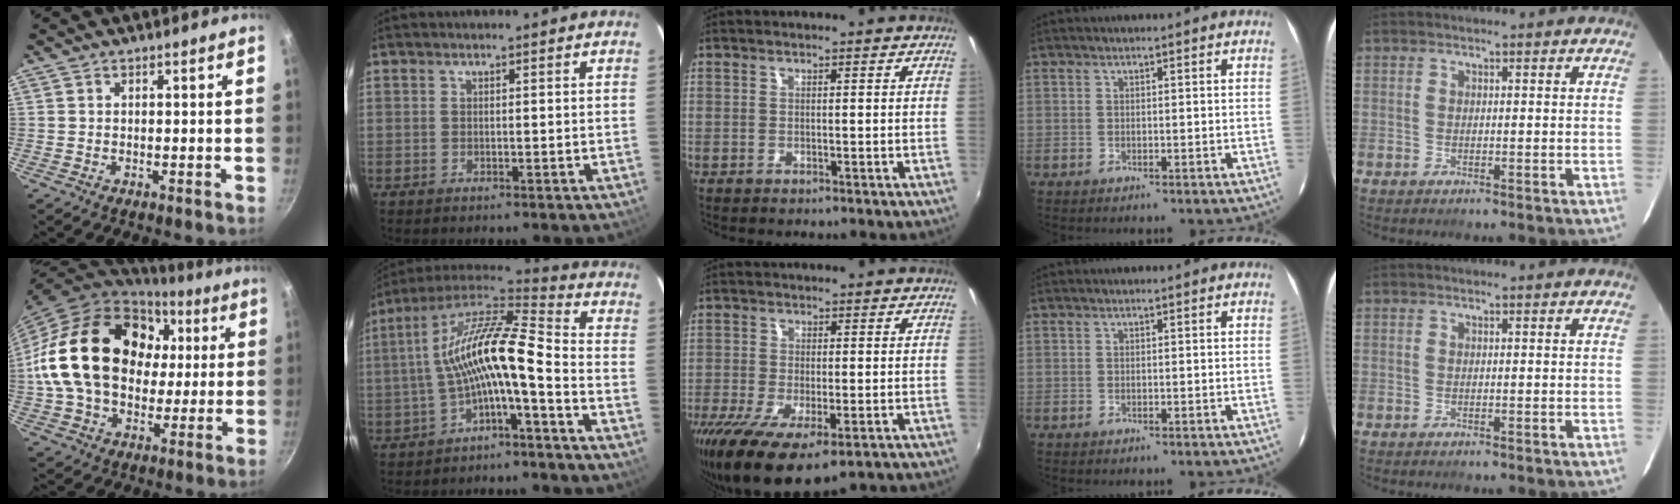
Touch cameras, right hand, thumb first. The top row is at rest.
{"thumb": {"total": 26.9, "force": [3.9, 19.5, 18.1], "torque": [-0.305, 0.032, 0.071]}, "index": {"total": 14.4, "force": [-3.1, 2.8, 13.8], "torque": [-0.265, 0.016, -0.063]}, "middle": {"total": 11.0, "force": [-5.9, 3.4, 8.7], "torque": [-0.177, -0.052, -0.096]}}